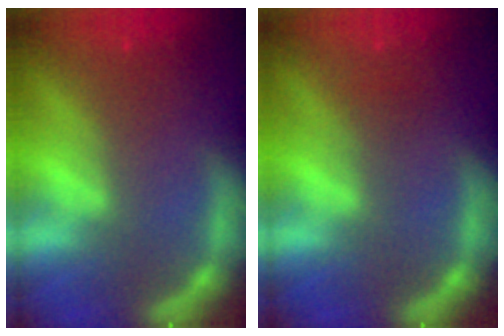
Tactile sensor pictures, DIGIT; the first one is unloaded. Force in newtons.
{"total": 1.0}